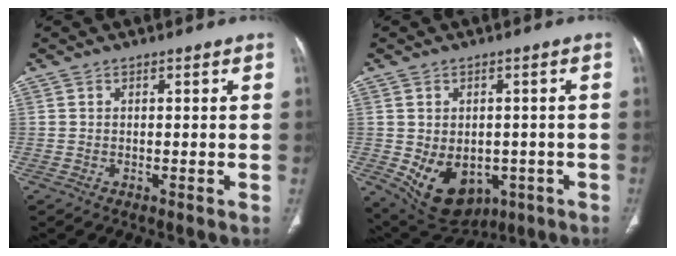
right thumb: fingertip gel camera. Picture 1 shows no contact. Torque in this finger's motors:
{"motor_torque": [-0.49, 0.66, -0.07, 0.11, 0.12]}